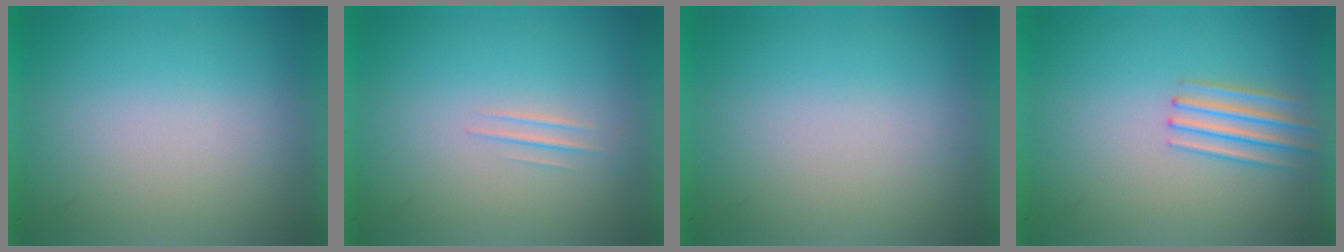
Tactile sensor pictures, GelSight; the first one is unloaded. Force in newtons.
{"total": 1.0}
{"total": 0.0}
{"total": 2.1}